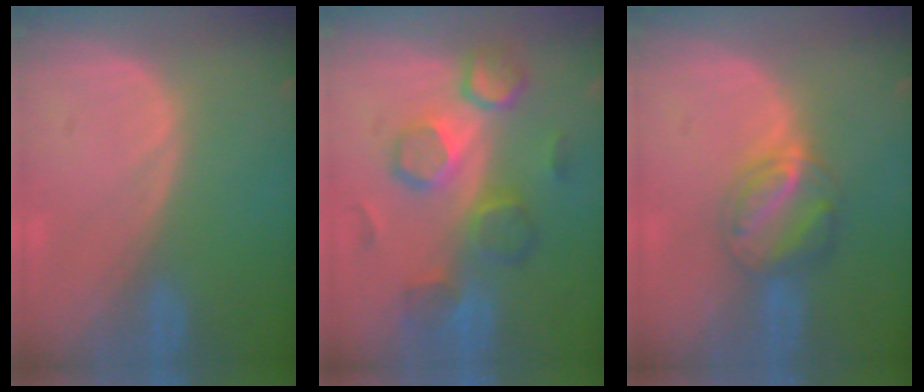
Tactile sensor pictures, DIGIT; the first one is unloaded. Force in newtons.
{"total": 8.6, "press": 8.5, "slide": 1.6}
{"total": 5.7, "press": 5.5, "slide": 1.6}